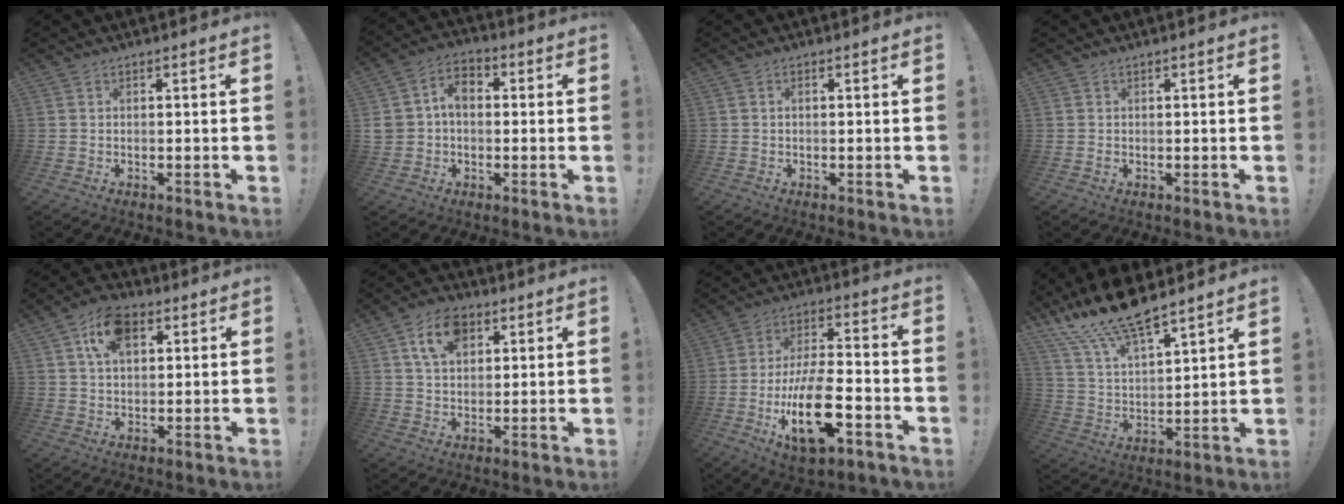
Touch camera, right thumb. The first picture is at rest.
{"total": 8.4, "force": [0.0, 7.1, 4.5], "torque": [-0.084, 0.013, 0.004]}
{"total": 0.6, "force": [-0.2, 0.2, 0.5], "torque": [-0.010, 0.002, -0.004]}
{"total": 0.6, "force": [0.1, 0.5, 0.3], "torque": [-0.001, 0.001, 0.000]}
{"total": 10.5, "force": [4.6, 6.3, 7.0], "torque": [-0.112, 0.004, 0.085]}
{"total": 11.0, "force": [5.3, 7.5, 6.1], "torque": [-0.097, -0.006, 0.100]}
{"total": 19.7, "force": [-7.1, 8.2, 16.4], "torque": [-0.291, 0.030, -0.114]}
{"total": 15.4, "force": [12.4, 4.2, 8.0], "torque": [-0.167, -0.079, 0.226]}